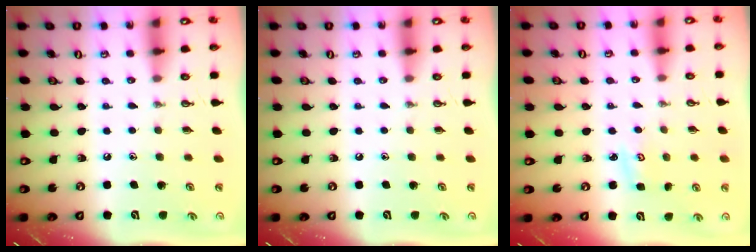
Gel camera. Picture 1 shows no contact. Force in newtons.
{"total": 0.0}
{"total": 2.8, "press": 2.8, "slide": 0.2}